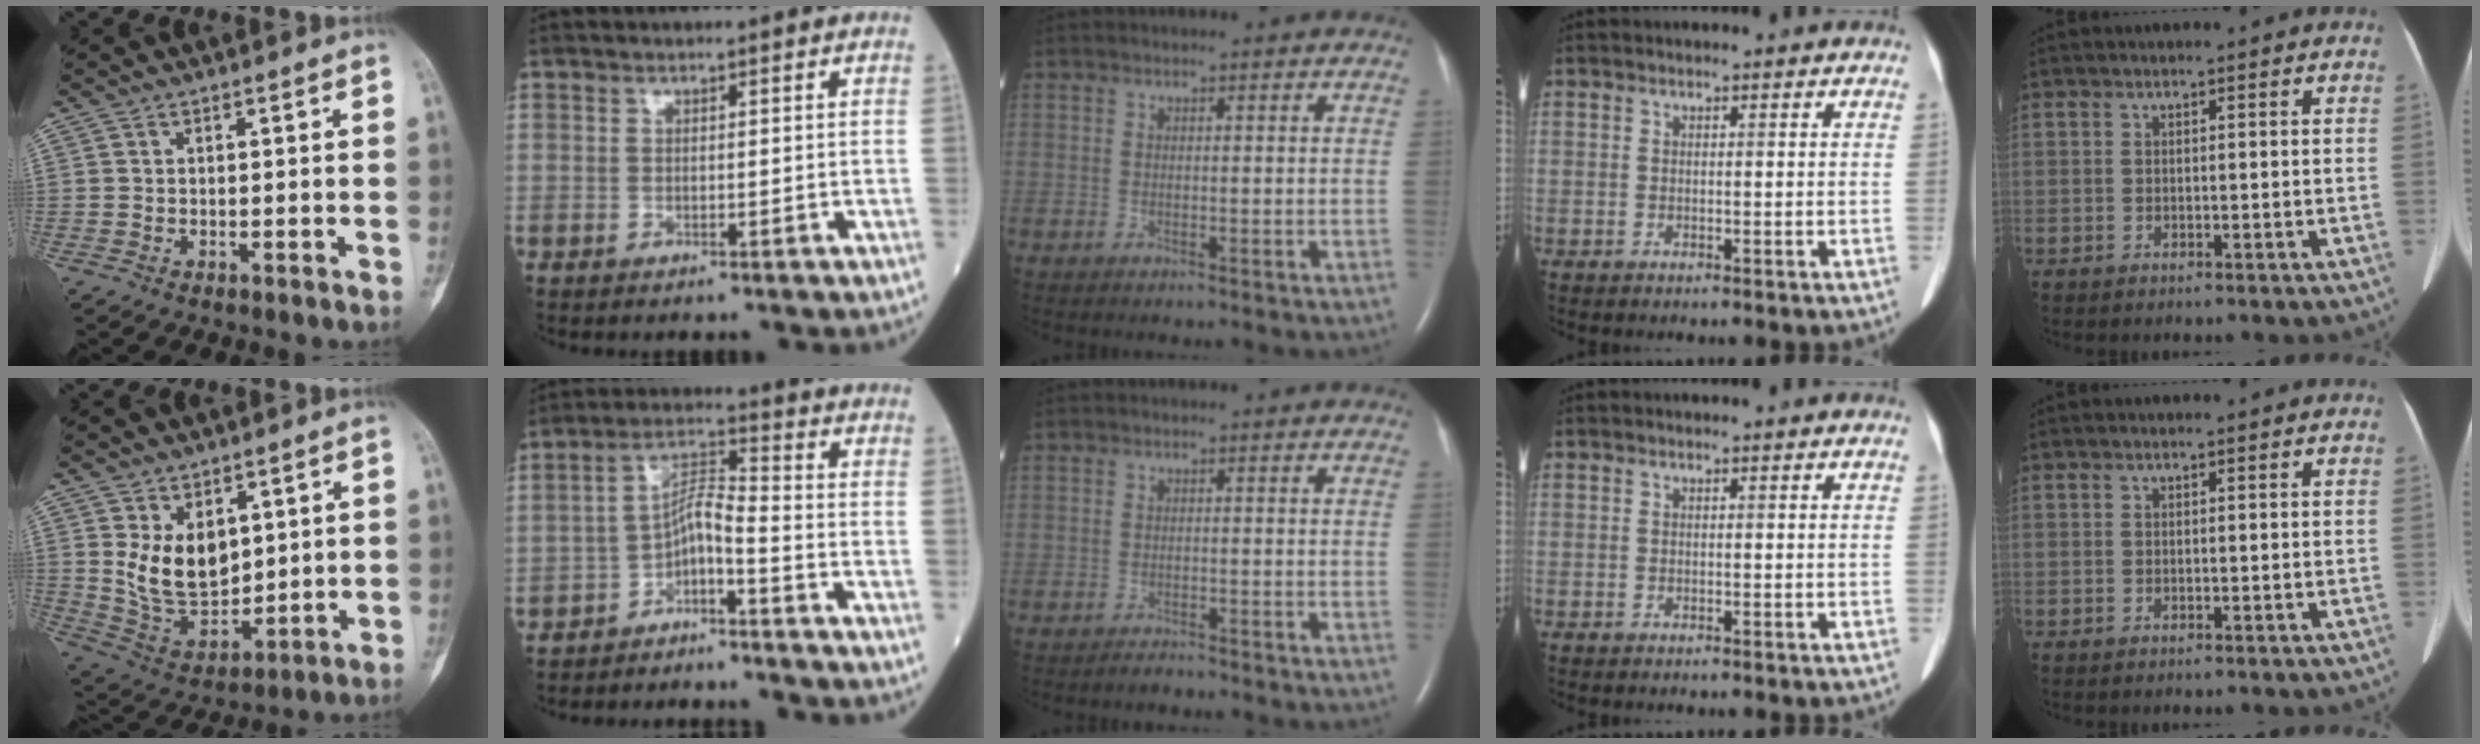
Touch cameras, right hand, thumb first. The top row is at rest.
{"thumb": {"total": 11.4, "force": [3.3, 7.7, 7.8], "torque": [-0.102, -0.032, 0.085]}, "index": {"total": 5.2, "force": [-3.3, 1.0, 3.9], "torque": [-0.070, 0.014, -0.062]}, "middle": {"total": 1.0, "force": [-1.0, 0.1, 0.2], "torque": [-0.009, -0.003, -0.013]}}